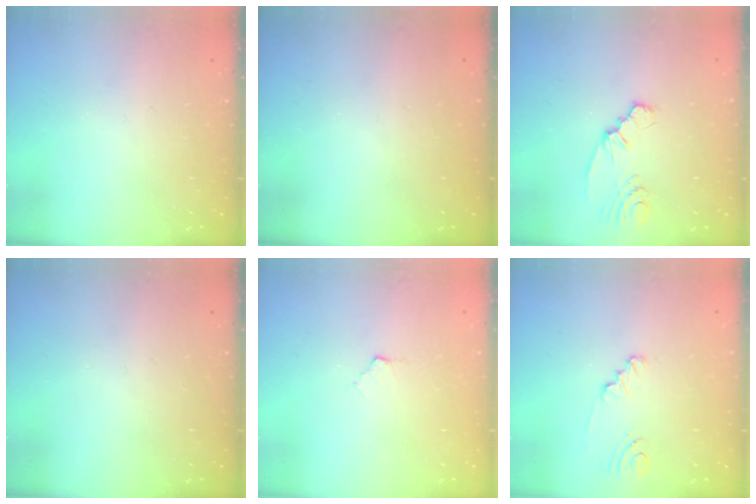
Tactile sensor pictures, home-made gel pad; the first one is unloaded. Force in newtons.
{"total": 0.0}
{"total": 2.7, "press": 2.6, "slide": 0.8}
{"total": 0.0}
{"total": 2.9, "press": 2.9, "slide": 0.5}
{"total": 1.5, "press": 1.5, "slide": 0.1}